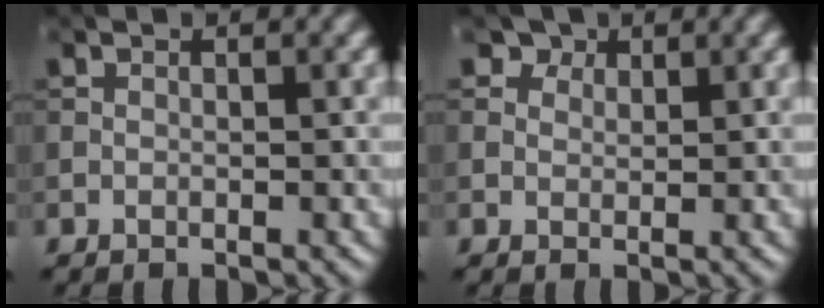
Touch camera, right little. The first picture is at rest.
{"total": 2.8, "force": [2.0, 1.6, 0.9], "torque": [-0.023, -0.013, 0.036]}